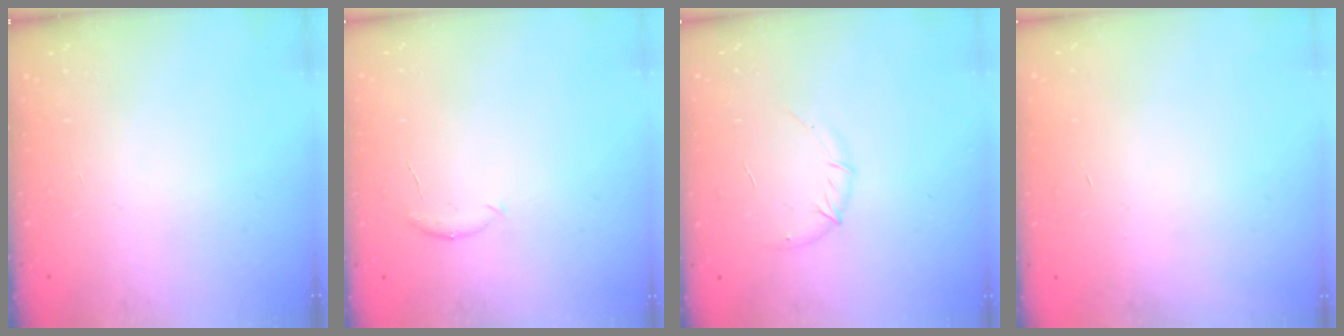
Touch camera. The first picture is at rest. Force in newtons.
{"total": 5.0, "press": 4.9, "slide": 1.0}
{"total": 5.7, "press": 5.5, "slide": 1.6}
{"total": 0.6, "press": 0.5, "slide": 0.2}